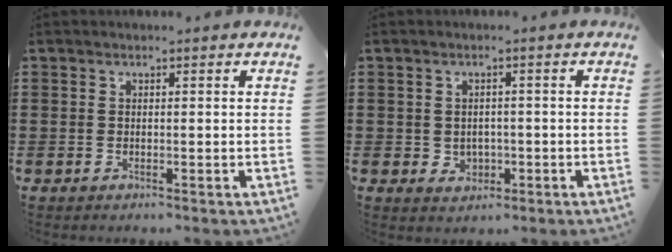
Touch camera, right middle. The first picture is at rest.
{"total": 2.0, "force": [-0.2, 1.8, 0.8], "torque": [-0.015, 0.003, -0.011]}